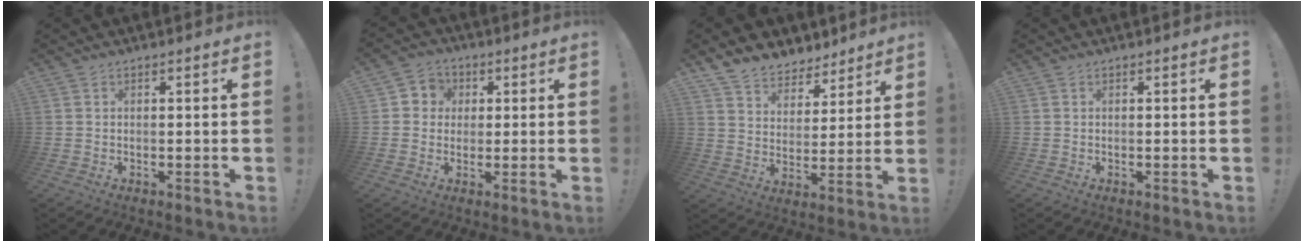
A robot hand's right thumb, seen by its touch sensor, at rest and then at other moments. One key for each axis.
{"total": 5.8, "fx": 0.2, "fy": 5.7, "fz": 1.4, "tx": -0.015, "ty": 0.006, "tz": 0.005}
{"total": 8.4, "fx": 6.9, "fy": 4.6, "fz": 1.2, "tx": -0.025, "ty": -0.058, "tz": 0.134}
{"total": 0.0}